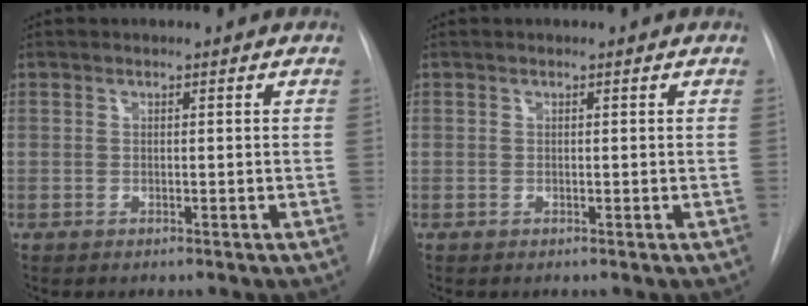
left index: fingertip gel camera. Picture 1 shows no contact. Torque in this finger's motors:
{"motor_torque": [-0.21, 0.30, 0.01, -0.01]}